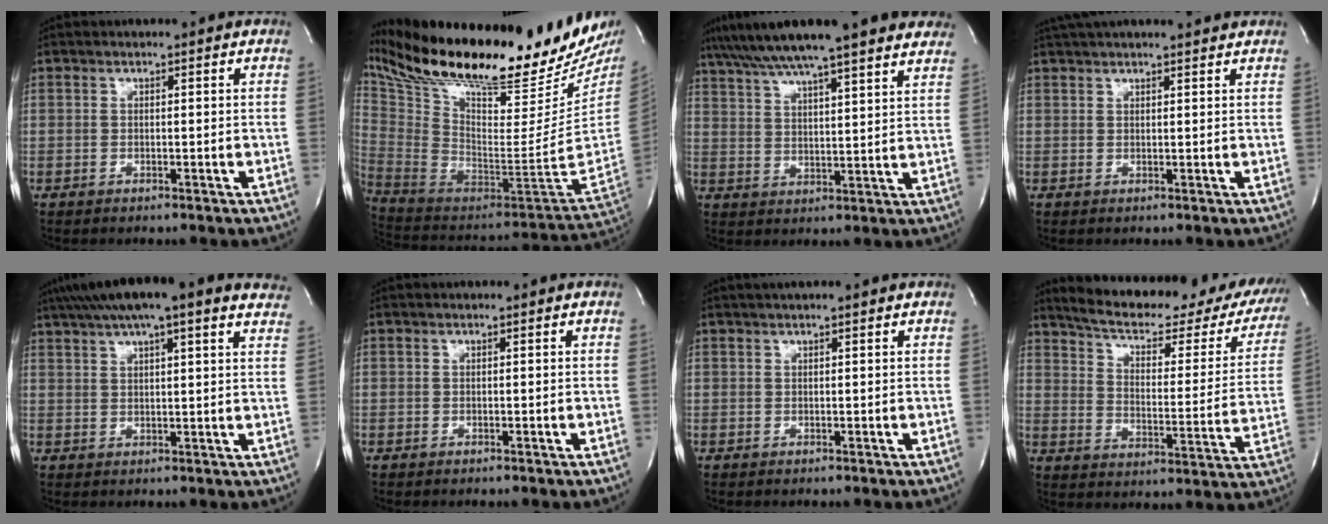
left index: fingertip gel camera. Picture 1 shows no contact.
{"total": 32.9, "force": [27.3, 5.0, 17.5], "torque": [-0.324, -0.080, 0.409]}
{"total": 21.3, "force": [17.8, 2.0, 11.5], "torque": [-0.191, 0.037, 0.246]}
{"total": 10.5, "force": [9.6, 1.1, 4.1], "torque": [-0.066, 0.029, 0.133]}
{"total": 19.5, "force": [15.2, 3.1, 11.8], "torque": [-0.188, 0.056, 0.193]}
{"total": 0.0}
{"total": 3.7, "force": [3.0, 0.0, 2.0], "torque": [-0.029, 0.028, 0.039]}
{"total": 27.5, "force": [23.3, 7.4, 12.6], "torque": [-0.187, -0.031, 0.288]}